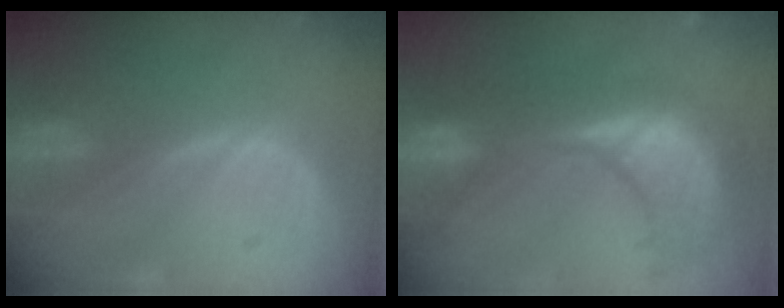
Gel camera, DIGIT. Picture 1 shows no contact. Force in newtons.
{"total": 13.2, "press": 11.6, "slide": 6.2}